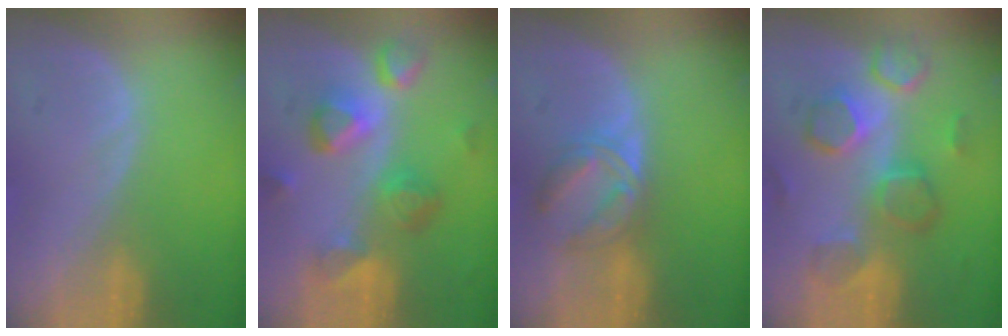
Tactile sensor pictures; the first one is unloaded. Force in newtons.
{"total": 9.4, "press": 8.2, "slide": 4.6}
{"total": 5.4, "press": 5.3, "slide": 1.0}
{"total": 8.7, "press": 8.4, "slide": 2.0}